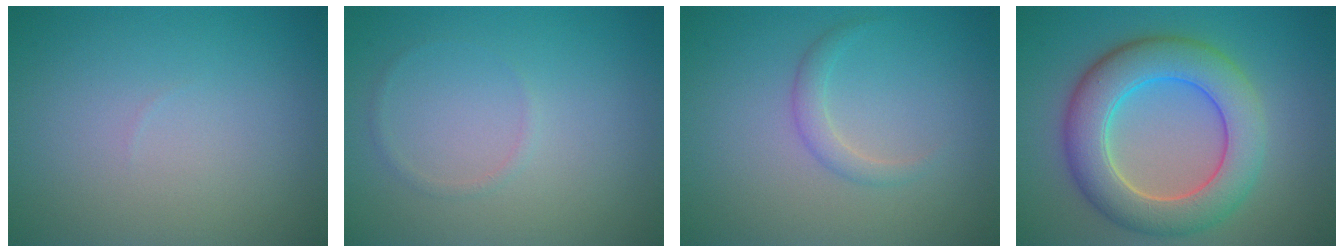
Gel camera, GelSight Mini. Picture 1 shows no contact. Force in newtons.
{"total": 0.6, "press": 0.6, "slide": 0.1}
{"total": 1.4, "press": 1.4, "slide": 0.1}
{"total": 7.9, "press": 7.9, "slide": 0.6}